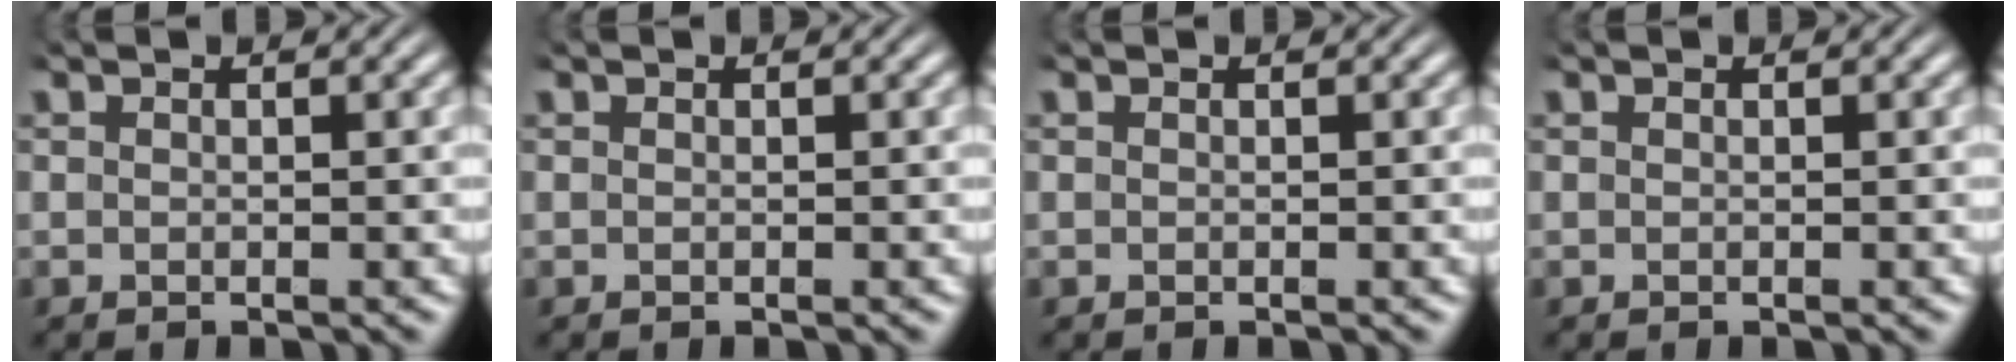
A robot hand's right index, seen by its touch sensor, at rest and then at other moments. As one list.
[{"total": 0.0}, {"total": 0.0}, {"total": 0.0}]